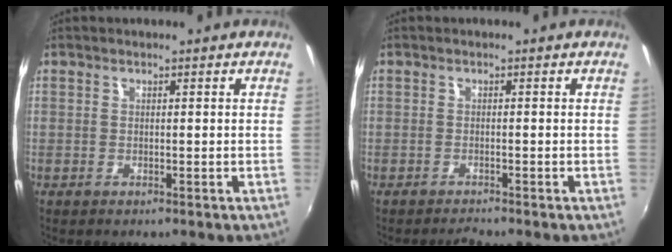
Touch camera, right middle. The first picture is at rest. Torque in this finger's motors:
{"motor_torque": [0.04, -0.03, -0.01, 0.00]}